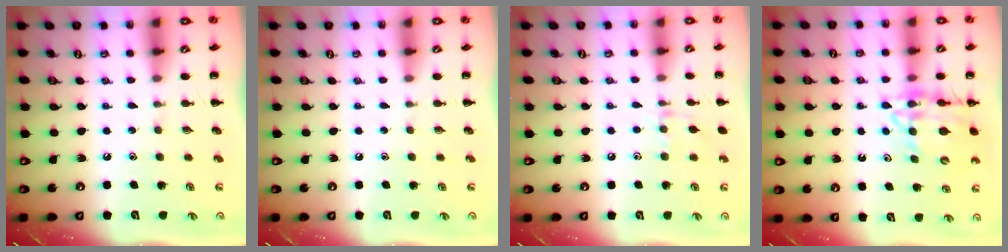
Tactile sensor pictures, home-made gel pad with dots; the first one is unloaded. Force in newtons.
{"total": 0.0}
{"total": 7.1, "press": 7.0, "slide": 1.4}
{"total": 13.6, "press": 13.2, "slide": 3.0}